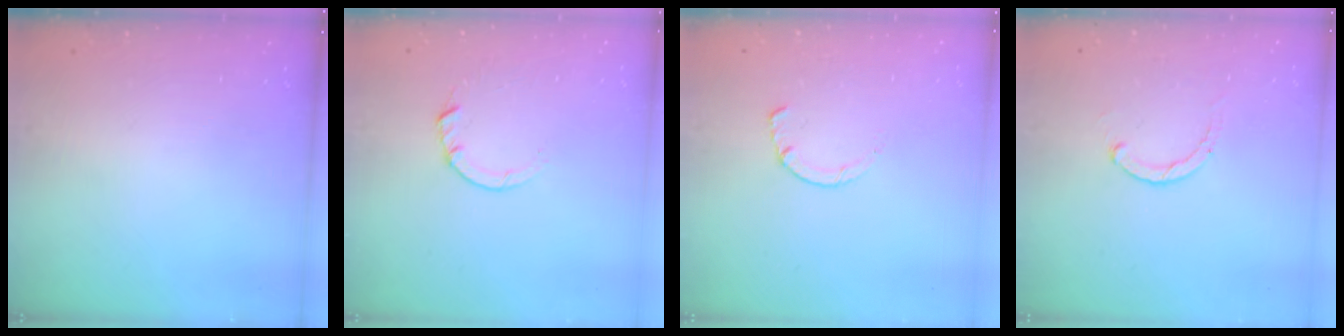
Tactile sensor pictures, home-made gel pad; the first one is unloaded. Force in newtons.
{"total": 3.5, "press": 3.5, "slide": 0.4}
{"total": 1.8, "press": 1.7, "slide": 0.3}
{"total": 1.1, "press": 1.0, "slide": 0.3}